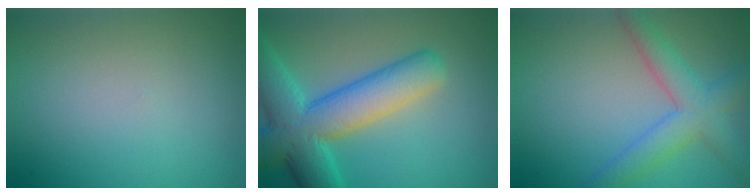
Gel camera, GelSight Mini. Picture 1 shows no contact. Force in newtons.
{"total": 9.4, "press": 9.4, "slide": 0.4}
{"total": 5.0, "press": 5.0, "slide": 0.2}